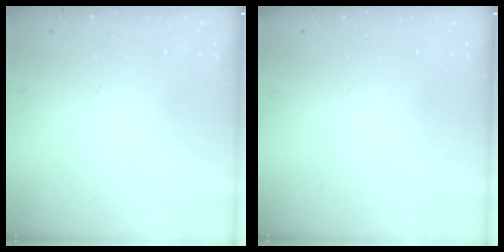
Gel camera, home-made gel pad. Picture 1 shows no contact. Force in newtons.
{"total": 0.0}